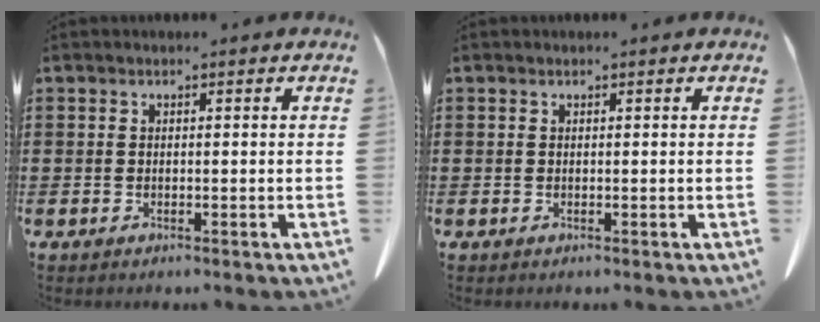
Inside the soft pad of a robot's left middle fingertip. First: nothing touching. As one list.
[{"total": 0.0}]